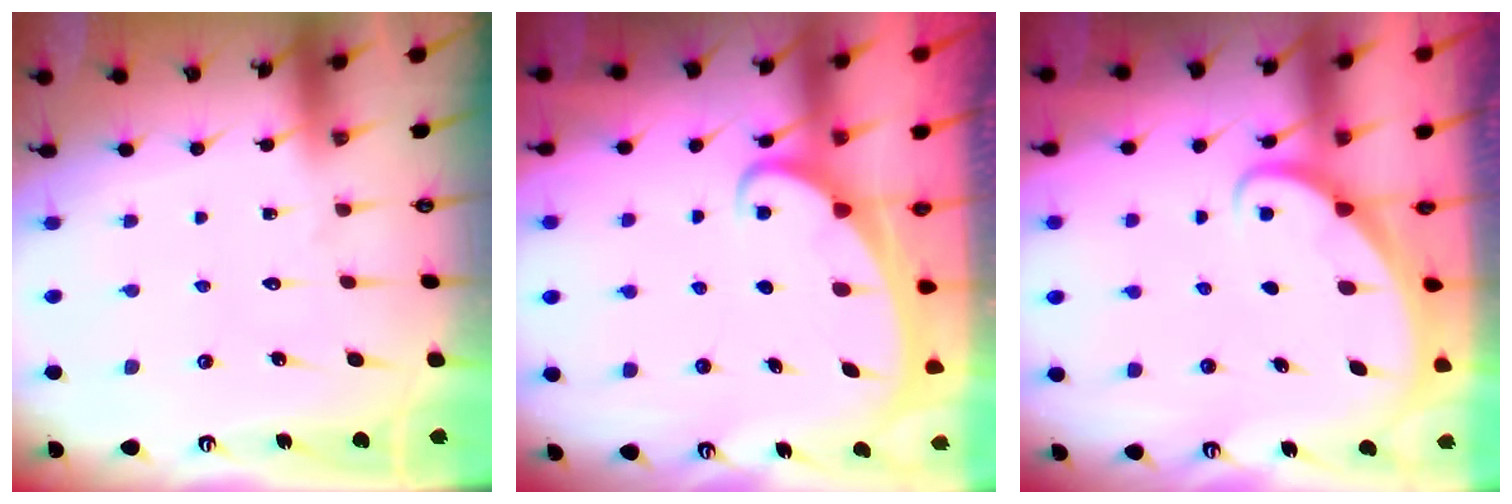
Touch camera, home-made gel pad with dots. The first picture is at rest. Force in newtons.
{"total": 2.2, "press": 2.2, "slide": 0.2}
{"total": 1.6, "press": 1.6, "slide": 0.0}